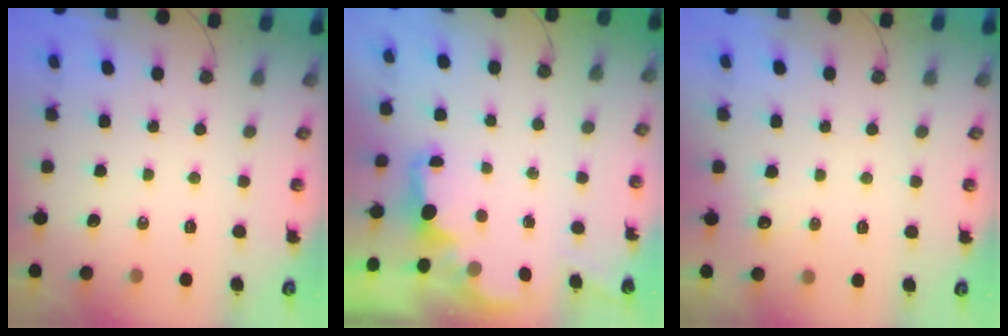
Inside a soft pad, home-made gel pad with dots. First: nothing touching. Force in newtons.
{"total": 1.7, "press": 1.6, "slide": 0.6}
{"total": 3.7, "press": 3.6, "slide": 1.1}